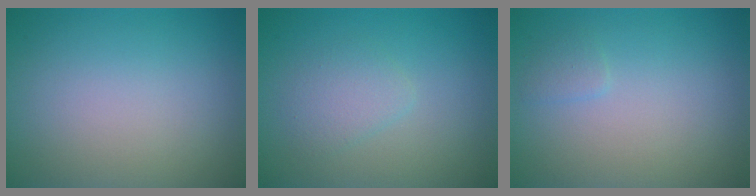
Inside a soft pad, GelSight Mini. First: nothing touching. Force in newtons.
{"total": 1.9, "press": 1.9, "slide": 0.1}
{"total": 0.7, "press": 0.7, "slide": 0.1}